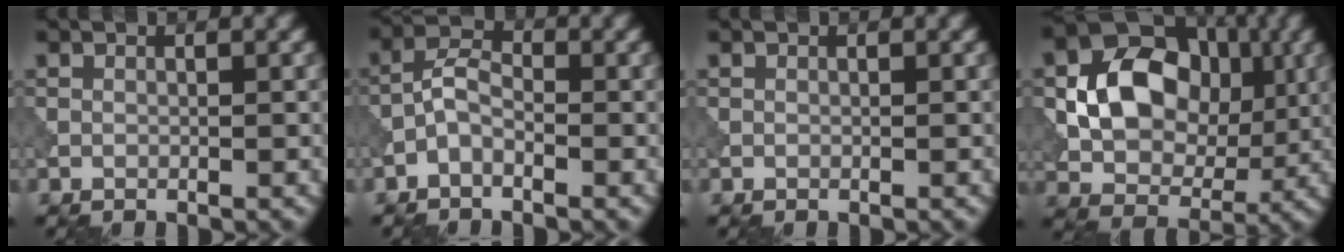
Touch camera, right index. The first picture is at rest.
{"total": 2.4, "force": [-1.3, 1.1, 1.8], "torque": [-0.032, 0.011, -0.034]}
{"total": 0.0}
{"total": 10.3, "force": [0.9, 7.8, 6.8], "torque": [-0.116, 0.000, 0.010]}